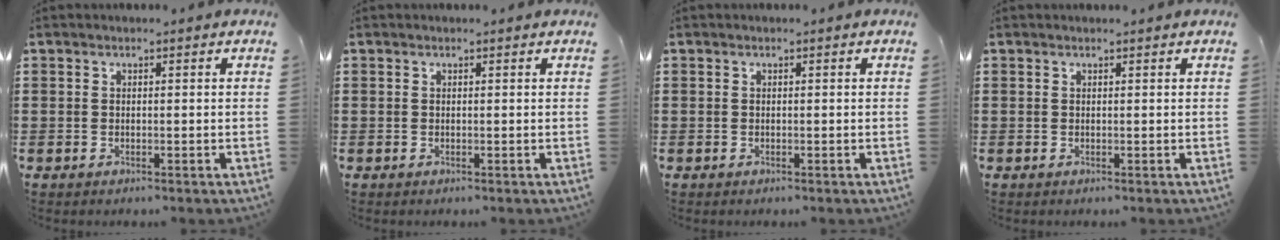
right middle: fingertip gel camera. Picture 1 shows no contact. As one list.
[{"total": 0.0}, {"total": 0.0}, {"total": 0.0}]